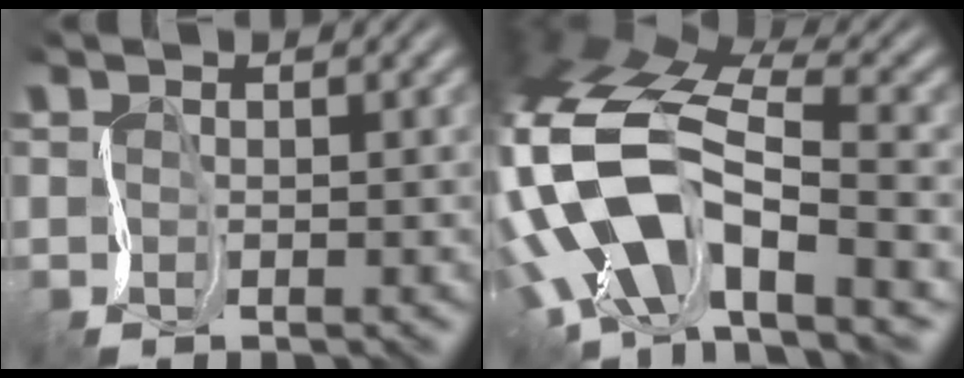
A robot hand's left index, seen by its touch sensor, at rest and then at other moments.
{"total": 12.6, "force": [-3.5, 6.9, 9.9], "torque": [-0.215, 0.006, -0.059]}